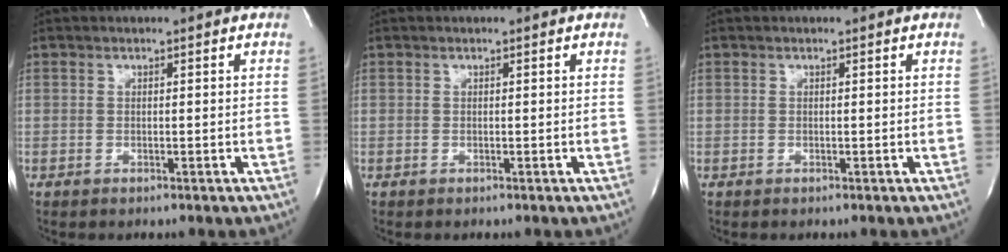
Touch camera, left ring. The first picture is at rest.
{"total": 0.0}
{"total": 0.0}